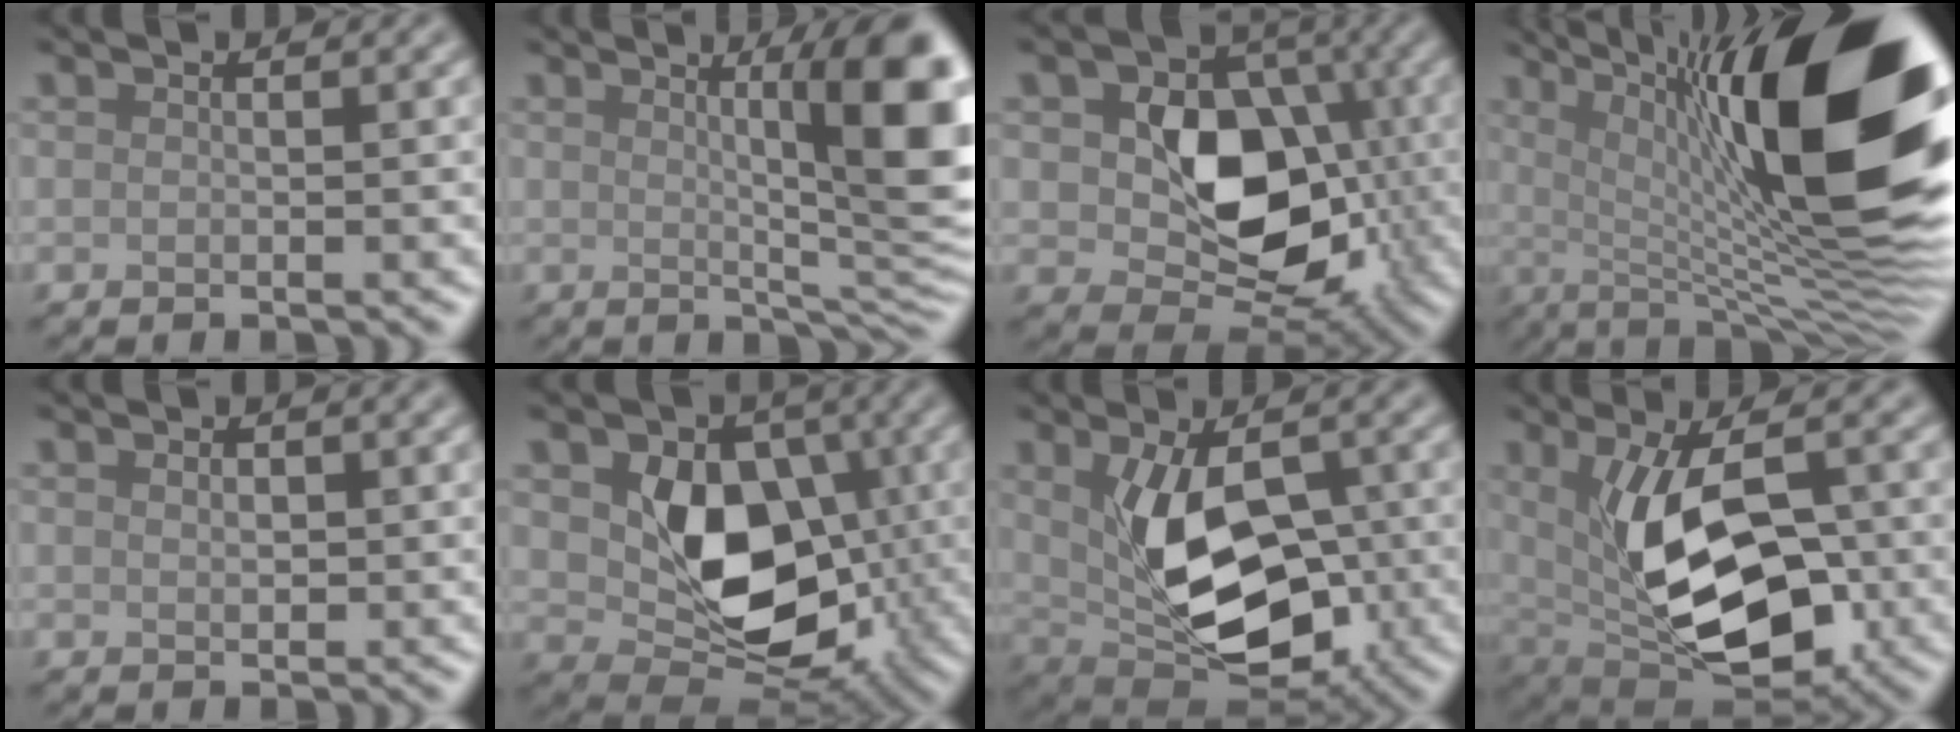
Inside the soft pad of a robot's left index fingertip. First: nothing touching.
{"total": 11.3, "force": [2.5, 2.7, 10.6], "torque": [-0.109, 0.001, 0.030]}
{"total": 10.1, "force": [0.3, 7.4, 6.8], "torque": [-0.099, -0.009, 0.002]}
{"total": 19.5, "force": [3.7, 5.5, 18.3], "torque": [-0.250, 0.026, 0.056]}
{"total": 0.9, "force": [0.2, 0.6, 0.6], "torque": [-0.010, -0.002, 0.005]}
{"total": 9.0, "force": [0.2, 6.5, 6.2], "torque": [-0.098, -0.015, 0.007]}
{"total": 8.3, "force": [-0.2, 4.8, 6.8], "torque": [-0.128, -0.017, 0.012]}
{"total": 9.9, "force": [0.0, 4.8, 8.6], "torque": [-0.148, -0.012, 0.008]}